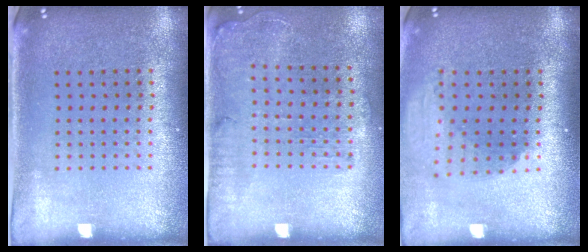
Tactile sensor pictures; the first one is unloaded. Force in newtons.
{"total": 1.3, "press": 1.2, "slide": 0.5}
{"total": 1.9, "press": 1.5, "slide": 1.2}